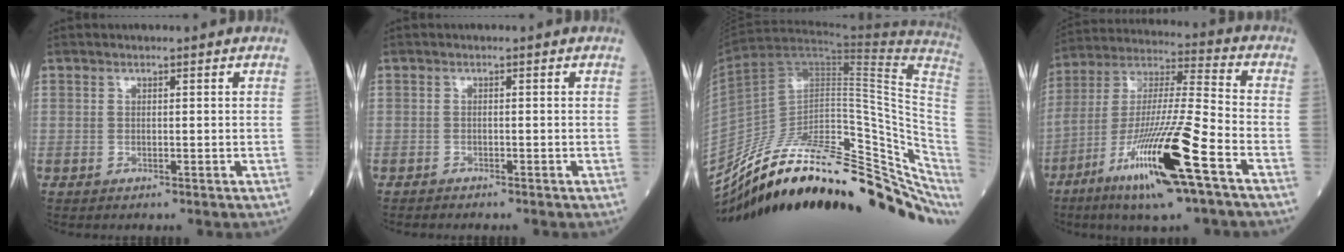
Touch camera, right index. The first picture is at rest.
{"total": 0.9, "force": [-0.9, 0.2, 0.2], "torque": [-0.006, -0.001, -0.015]}
{"total": 32.9, "force": [-22.5, 8.0, 22.5], "torque": [-0.264, 0.010, -0.334]}
{"total": 19.4, "force": [-9.5, 0.7, 16.9], "torque": [-0.343, -0.036, -0.176]}